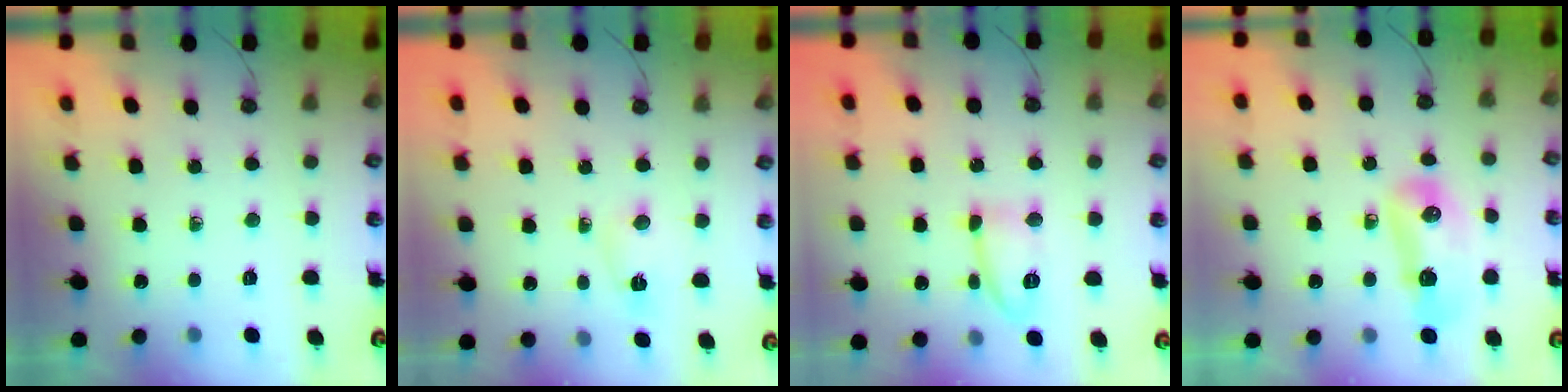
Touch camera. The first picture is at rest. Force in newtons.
{"total": 2.2, "press": 2.1, "slide": 0.6}
{"total": 11.4, "press": 11.3, "slide": 1.6}
{"total": 9.3, "press": 9.2, "slide": 1.8}